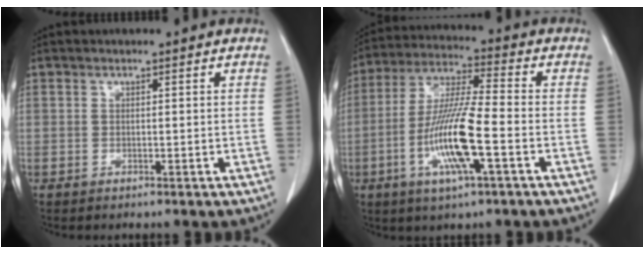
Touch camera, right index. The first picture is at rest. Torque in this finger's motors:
{"motor_torque": [2.00, -0.14, 1.05, 0.21]}